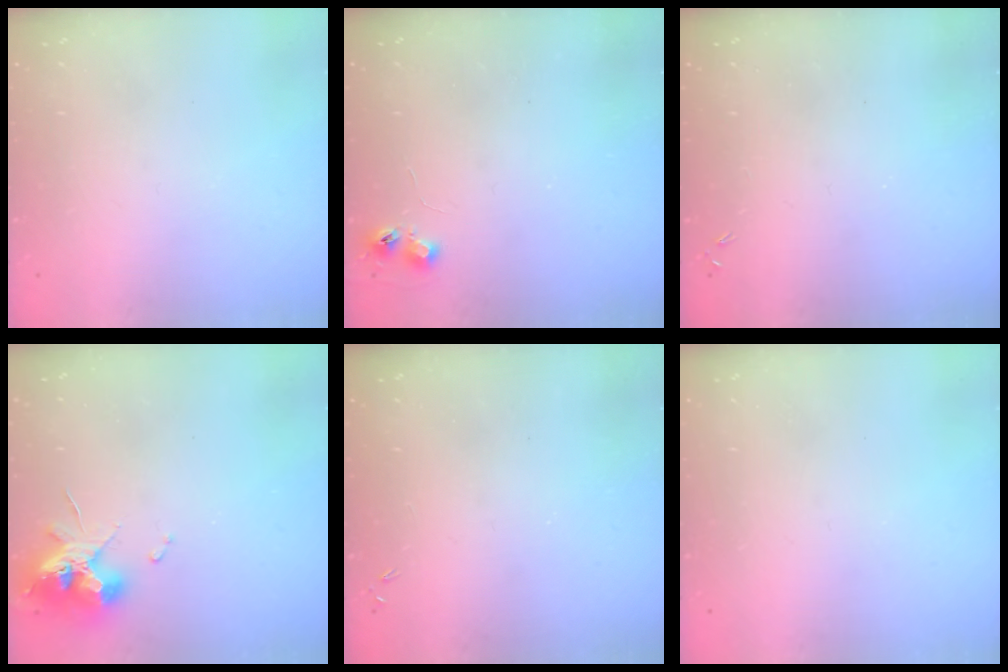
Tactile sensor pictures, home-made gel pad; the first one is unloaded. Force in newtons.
{"total": 4.4, "press": 4.4, "slide": 0.5}
{"total": 0.0}
{"total": 10.8, "press": 10.7, "slide": 1.4}
{"total": 0.0}
{"total": 0.0}